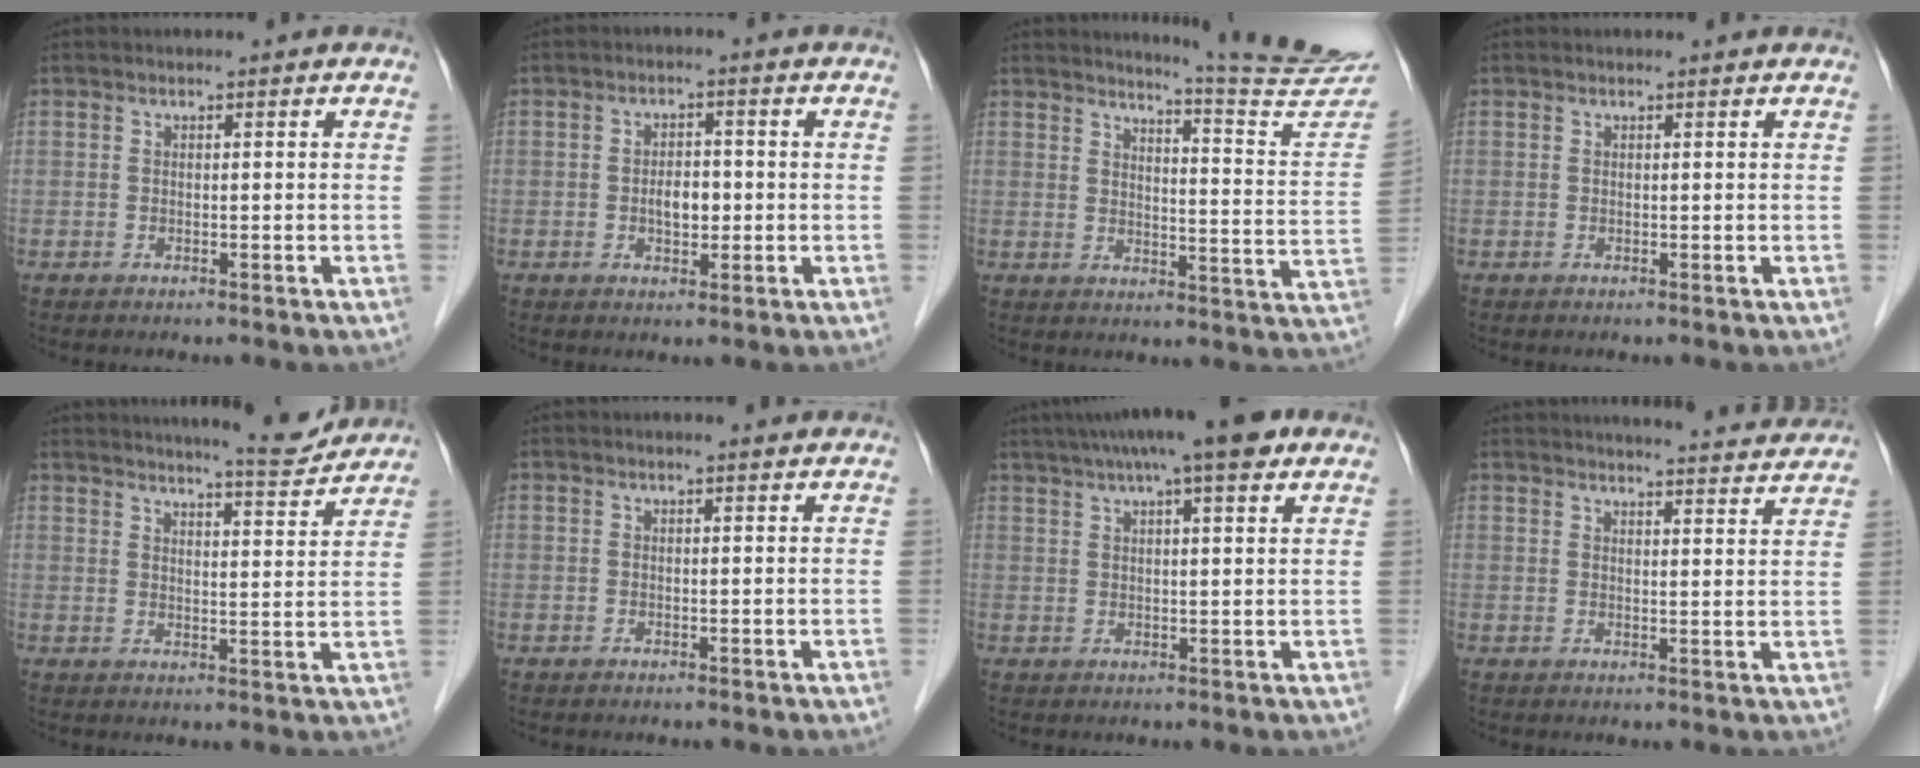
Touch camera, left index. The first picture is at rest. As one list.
[{"total": 3.4, "force": [-0.5, 1.8, 2.8], "torque": [-0.047, 0.003, -0.007]}, {"total": 15.7, "force": [15.1, -1.7, 4.0], "torque": [-0.056, -0.113, 0.171]}, {"total": 0.7, "force": [0.7, 0.0, 0.1], "torque": [-0.007, 0.001, 0.006]}, {"total": 10.3, "force": [9.8, 0.5, 3.1], "torque": [-0.044, -0.006, 0.124]}, {"total": 1.2, "force": [1.0, 0.0, 0.6], "torque": [-0.012, 0.008, 0.015]}, {"total": 13.0, "force": [9.3, 1.7, 8.8], "torque": [-0.142, 0.037, 0.136]}, {"total": 17.5, "force": [16.9, 1.4, 4.6], "torque": [-0.056, -0.012, 0.200]}]